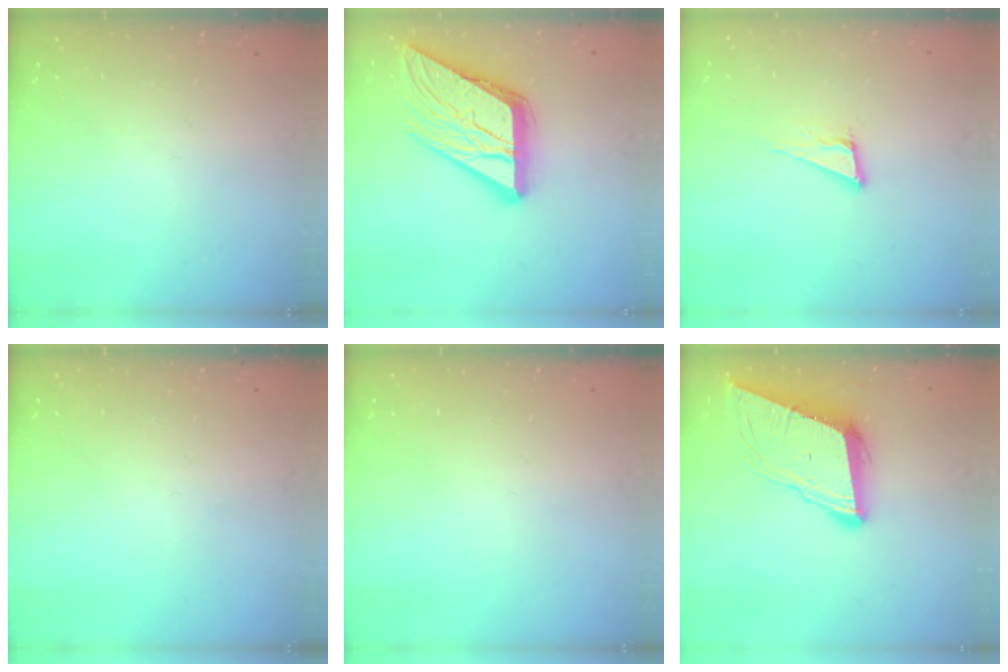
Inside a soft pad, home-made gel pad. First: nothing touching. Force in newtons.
{"total": 17.1, "press": 17.1, "slide": 1.8}
{"total": 6.8, "press": 6.2, "slide": 2.8}
{"total": 0.0}
{"total": 0.0}
{"total": 10.5, "press": 9.9, "slide": 3.6}